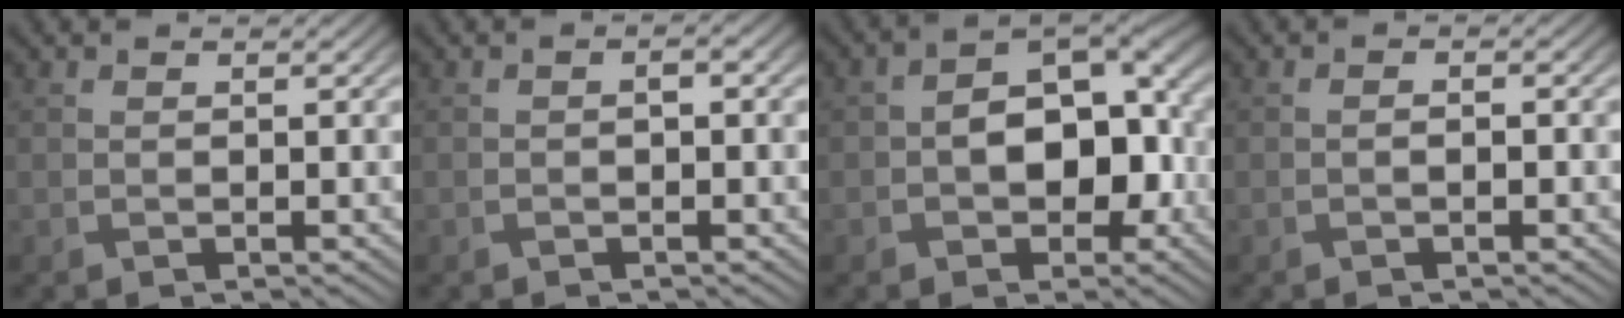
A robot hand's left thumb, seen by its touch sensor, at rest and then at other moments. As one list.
[{"total": 1.0, "force": [-0.2, 0.4, 1.0], "torque": [-0.019, 0.002, -0.003]}, {"total": 8.6, "force": [-1.0, 5.5, 6.5], "torque": [-0.102, -0.005, -0.015]}, {"total": 0.9, "force": [-0.3, 0.3, 0.8], "torque": [-0.013, 0.001, -0.005]}]